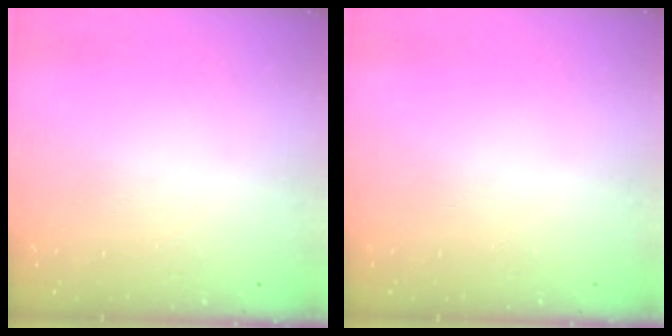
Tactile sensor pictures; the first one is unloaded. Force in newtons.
{"total": 0.0}